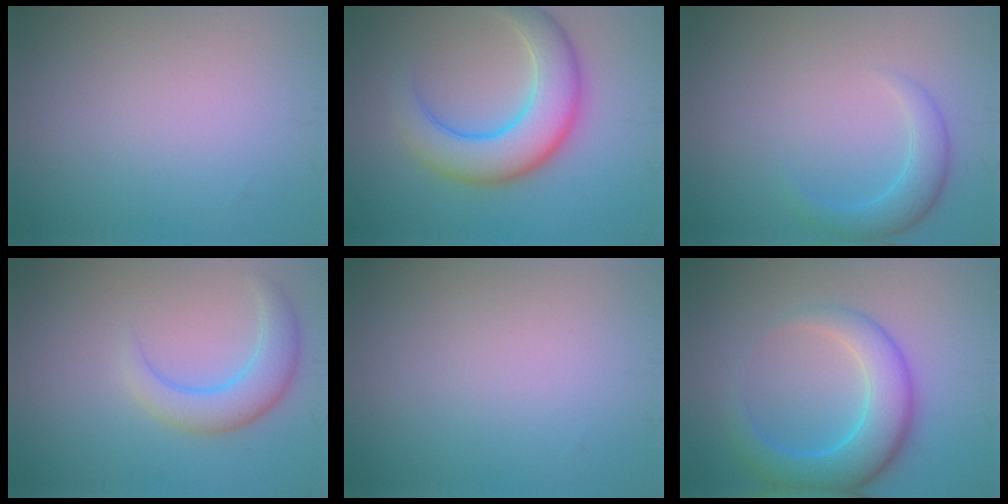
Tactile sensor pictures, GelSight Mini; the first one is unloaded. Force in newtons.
{"total": 6.9, "press": 6.9, "slide": 0.2}
{"total": 2.7, "press": 2.7, "slide": 0.1}
{"total": 3.7, "press": 3.7, "slide": 0.1}
{"total": 0.0}
{"total": 6.0, "press": 6.0, "slide": 0.2}